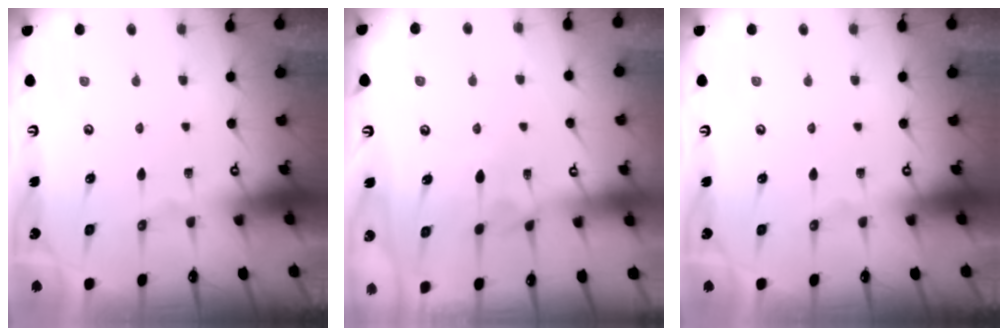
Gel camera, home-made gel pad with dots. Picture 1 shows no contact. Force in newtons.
{"total": 2.0, "press": 2.0, "slide": 0.5}
{"total": 0.0}